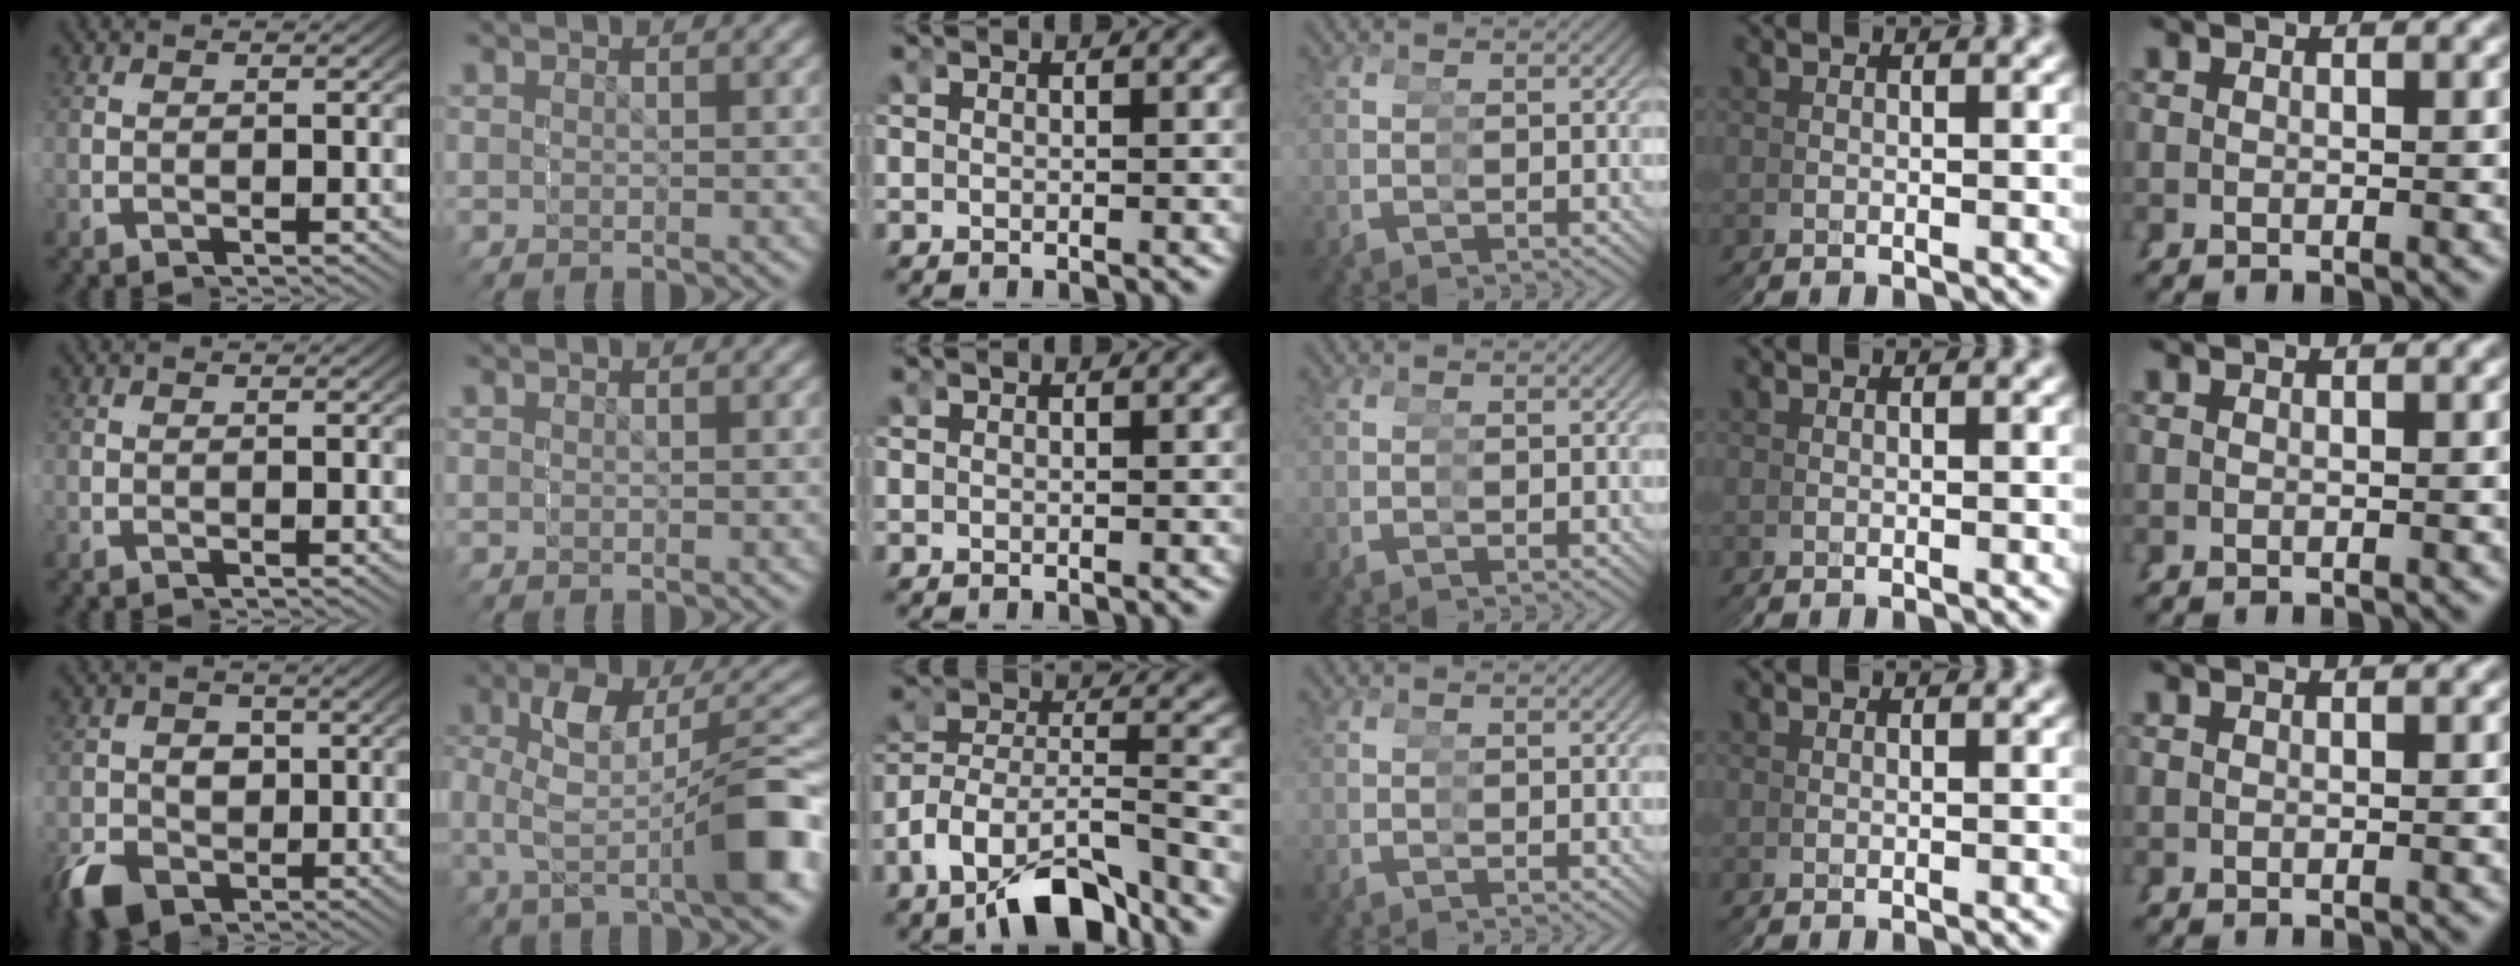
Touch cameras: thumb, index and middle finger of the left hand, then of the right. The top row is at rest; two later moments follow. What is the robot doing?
{"motion": "grasp_and_lifting", "object": "stress ball aka squeeze ball"}